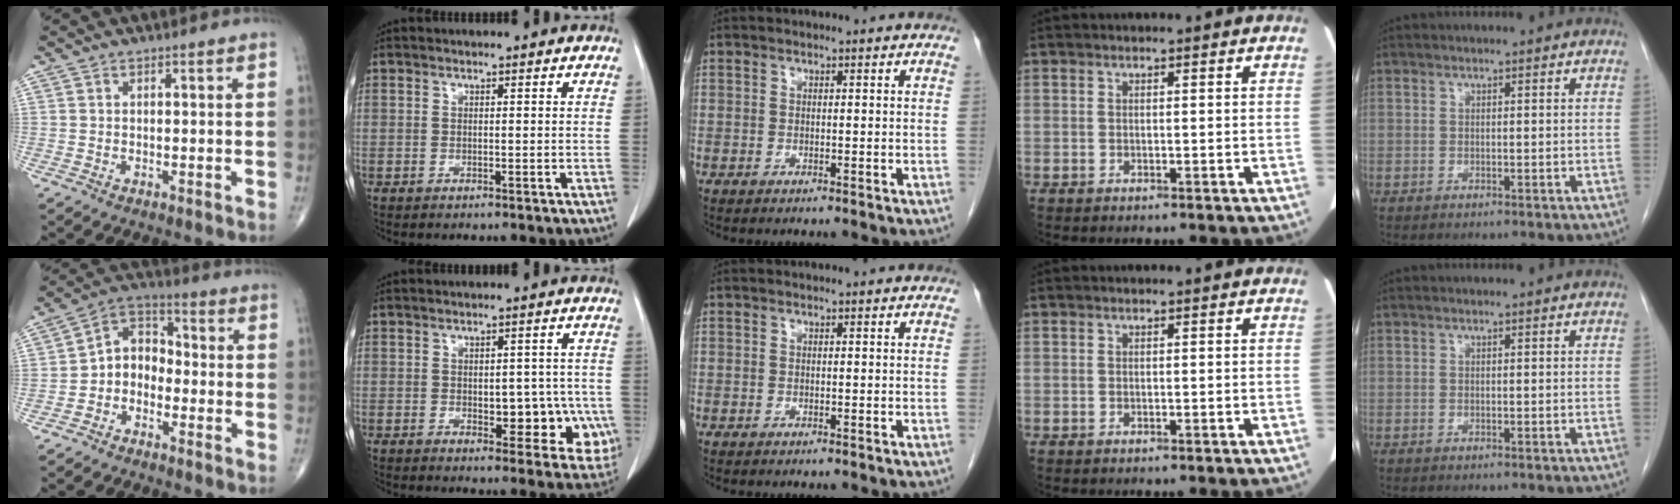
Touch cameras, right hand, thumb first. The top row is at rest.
{"thumb": {"total": 7.5, "force": [-2.2, 5.8, 4.2], "torque": [-0.041, 0.038, -0.061]}, "index": {"total": 9.4, "force": [-1.9, 5.2, 7.6], "torque": [-0.074, 0.007, -0.013]}}